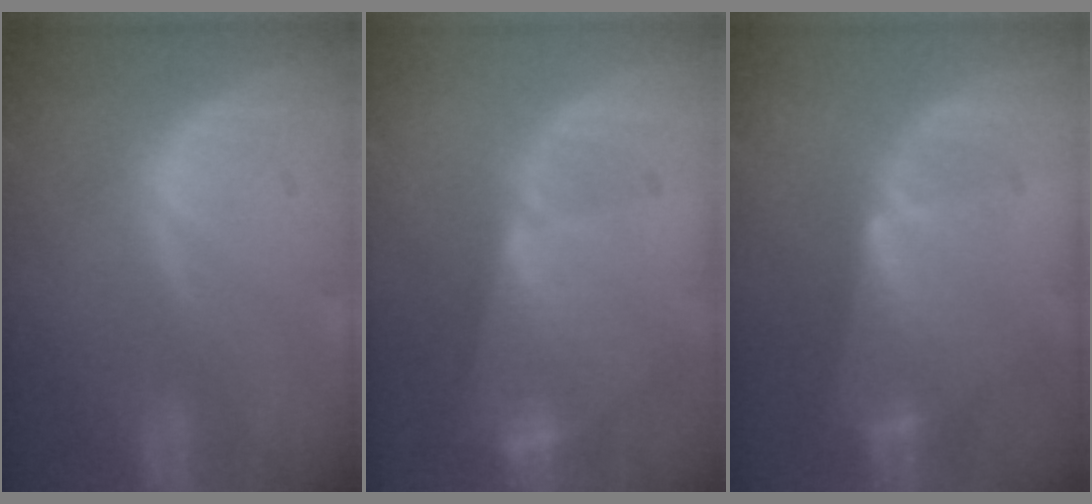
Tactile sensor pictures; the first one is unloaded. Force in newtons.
{"total": 7.9, "press": 6.8, "slide": 4.0}
{"total": 6.6, "press": 6.2, "slide": 2.3}